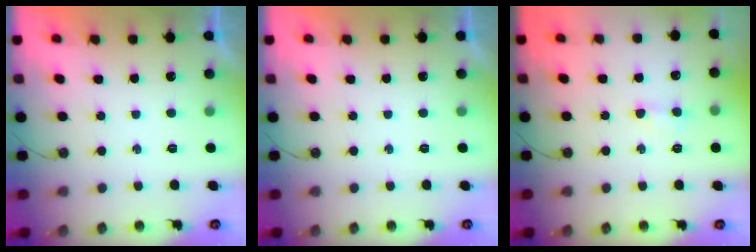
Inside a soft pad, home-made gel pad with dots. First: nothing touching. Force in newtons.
{"total": 0.0}
{"total": 3.8, "press": 3.7, "slide": 0.7}